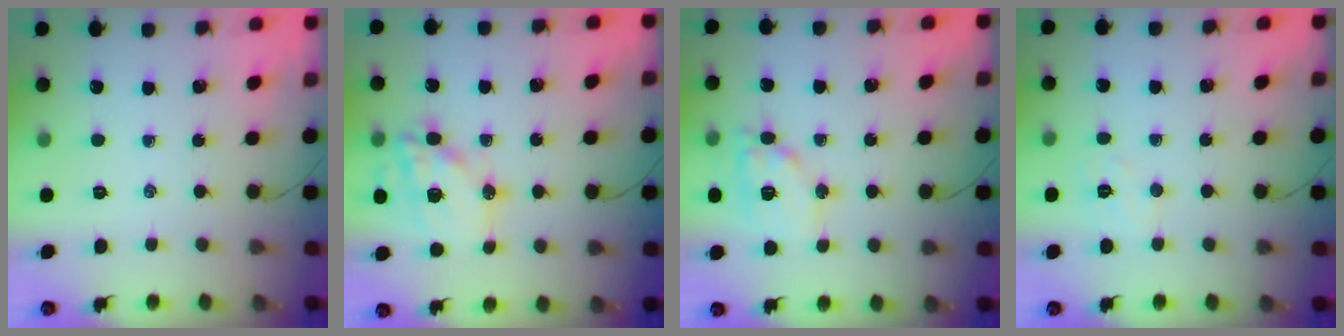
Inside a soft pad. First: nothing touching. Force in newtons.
{"total": 16.3, "press": 15.9, "slide": 3.8}
{"total": 10.9, "press": 10.8, "slide": 1.0}
{"total": 5.9, "press": 5.8, "slide": 1.1}